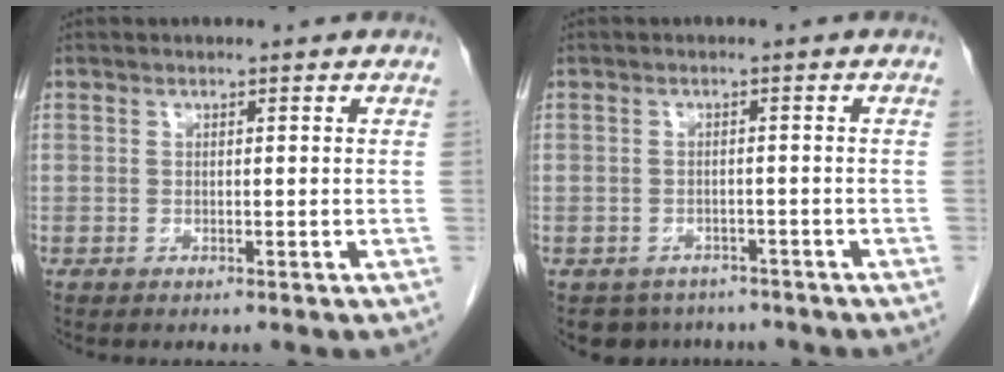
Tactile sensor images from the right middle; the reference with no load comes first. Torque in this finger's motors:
{"motor_torque": [0.04, -0.03, -0.02, 0.00]}